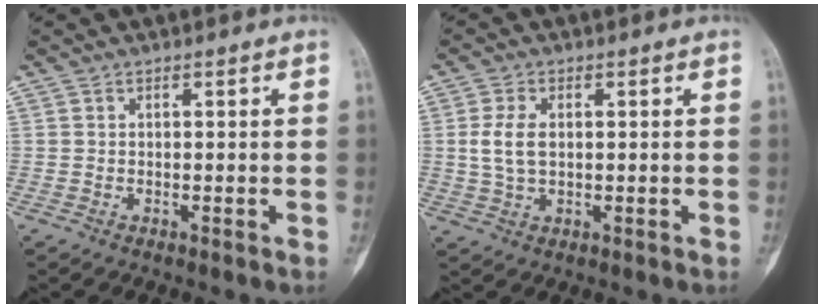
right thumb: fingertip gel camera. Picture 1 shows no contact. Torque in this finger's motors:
{"motor_torque": [0.95, 0.84, 0.53, -0.59, 0.26]}